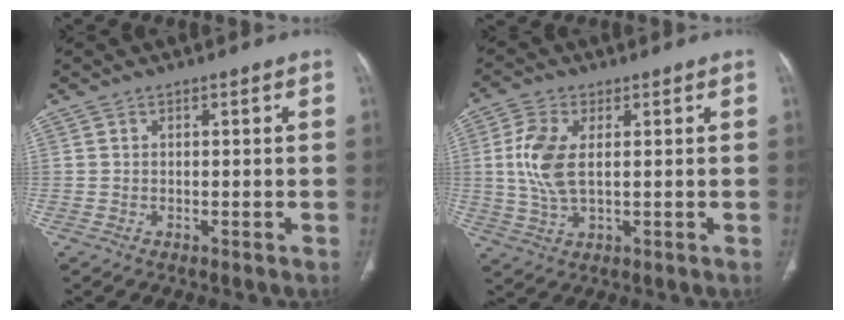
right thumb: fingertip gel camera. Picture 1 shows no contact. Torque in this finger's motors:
{"motor_torque": [-0.63, 0.53, 1.01, 0.05, 0.05]}